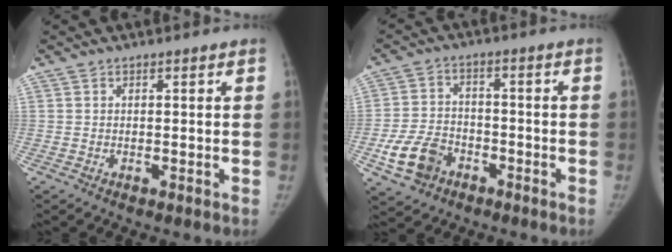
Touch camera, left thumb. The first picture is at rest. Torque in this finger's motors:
{"motor_torque": [-0.21, 0.46, 0.33, -0.26, 0.06]}